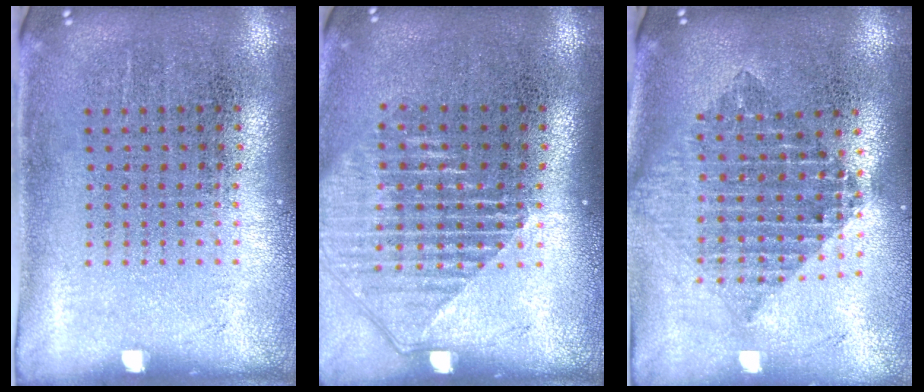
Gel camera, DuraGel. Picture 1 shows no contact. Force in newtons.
{"total": 1.6, "press": 1.4, "slide": 0.7}
{"total": 2.1, "press": 1.7, "slide": 1.2}